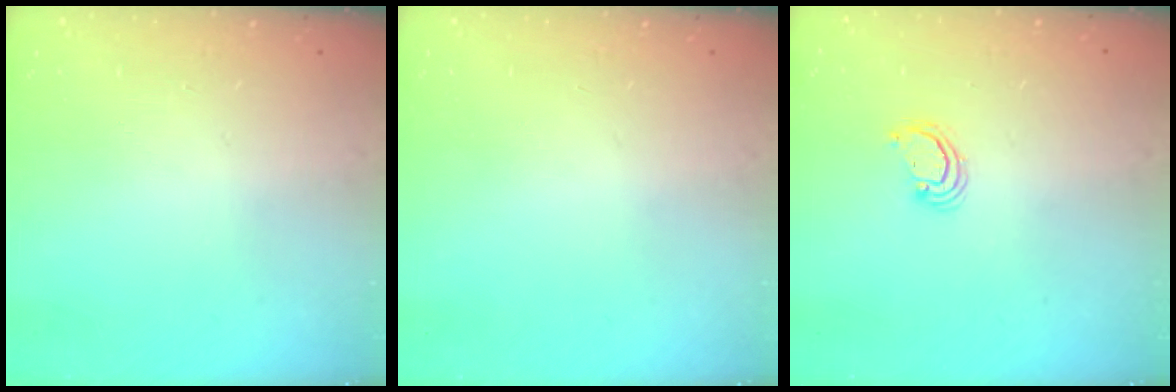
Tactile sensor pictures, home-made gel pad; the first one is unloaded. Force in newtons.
{"total": 0.0}
{"total": 2.4, "press": 2.4, "slide": 0.3}